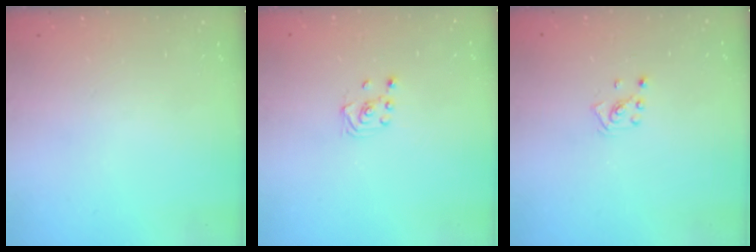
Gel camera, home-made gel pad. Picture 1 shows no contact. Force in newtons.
{"total": 1.9, "press": 1.7, "slide": 0.8}
{"total": 2.2, "press": 2.2, "slide": 0.6}